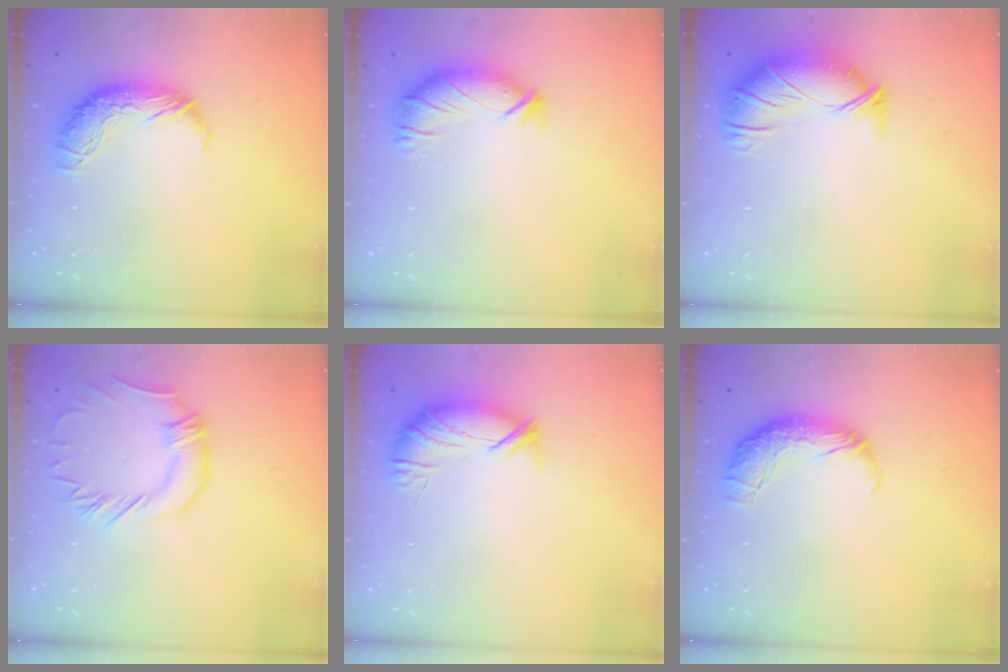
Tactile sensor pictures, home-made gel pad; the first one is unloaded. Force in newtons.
{"total": 3.0, "press": 2.5, "slide": 1.7}
{"total": 3.0, "press": 1.9, "slide": 2.3}
{"total": 1.0, "press": 0.5, "slide": 0.8}
{"total": 3.2, "press": 2.8, "slide": 1.6}
{"total": 2.3, "press": 1.0, "slide": 2.1}